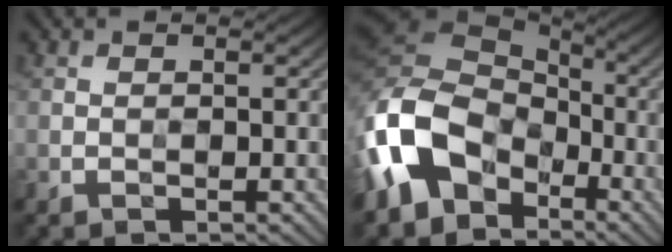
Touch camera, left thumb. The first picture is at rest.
{"total": 15.8, "force": [-5.5, 11.6, 9.3], "torque": [-0.244, -0.015, -0.115]}